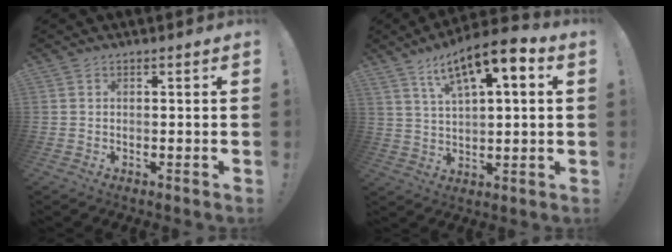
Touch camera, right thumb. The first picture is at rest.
{"total": 10.5, "force": [5.9, 2.8, 8.3], "torque": [-0.141, -0.027, 0.099]}